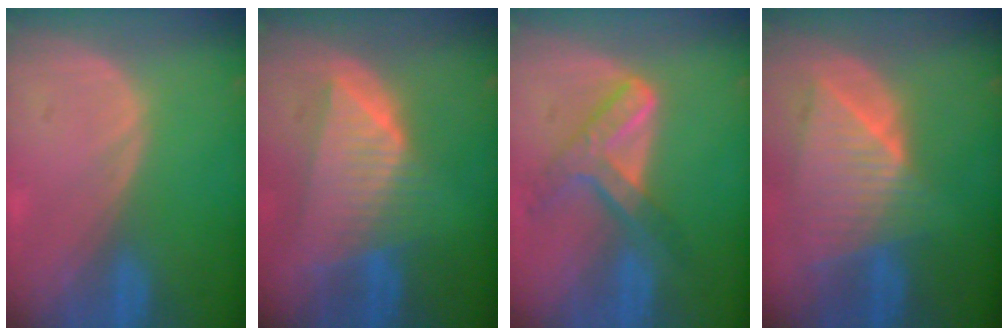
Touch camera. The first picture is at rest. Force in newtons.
{"total": 8.4, "press": 7.6, "slide": 3.7}
{"total": 7.2, "press": 6.2, "slide": 3.8}
{"total": 9.0, "press": 8.0, "slide": 4.2}